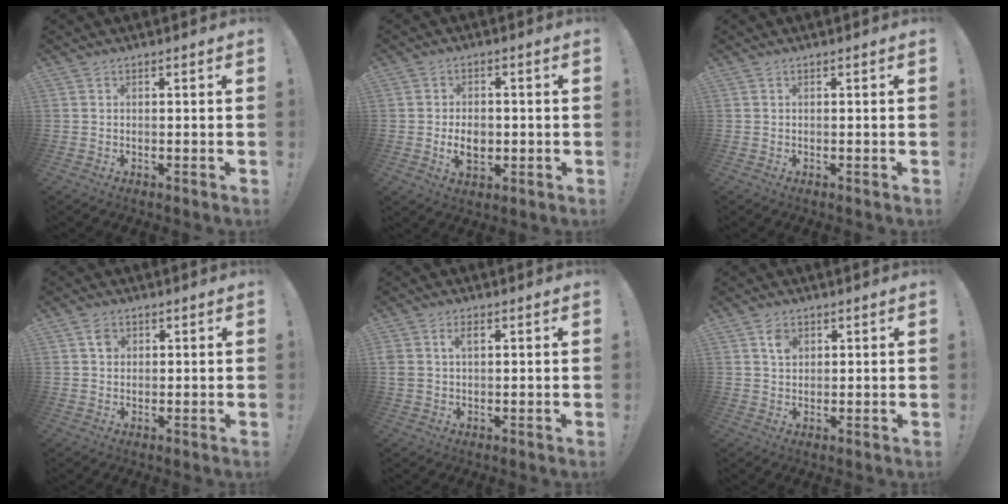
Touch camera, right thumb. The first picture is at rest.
{"total": 6.5, "force": [-1.4, 4.3, 4.6], "torque": [-0.071, -0.004, -0.030]}
{"total": 0.0}
{"total": 2.7, "force": [0.9, 2.4, 1.0], "torque": [-0.005, -0.001, 0.013]}
{"total": 3.5, "force": [1.1, 2.1, 2.5], "torque": [-0.060, 0.004, 0.017]}
{"total": 3.8, "force": [1.7, 2.8, 2.0], "torque": [-0.020, -0.005, 0.028]}